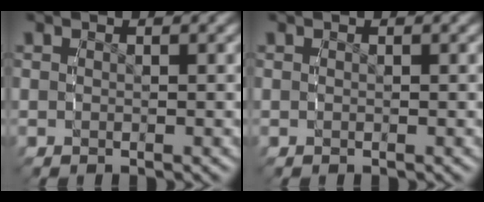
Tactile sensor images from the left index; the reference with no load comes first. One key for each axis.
{"total": 0.0}